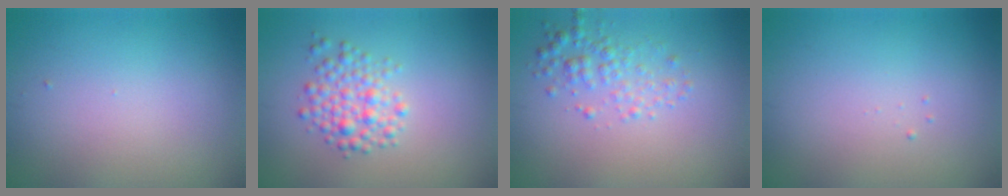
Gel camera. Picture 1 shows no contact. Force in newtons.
{"total": 2.8, "press": 2.8, "slide": 0.1}
{"total": 2.3, "press": 2.3, "slide": 0.1}
{"total": 0.0}